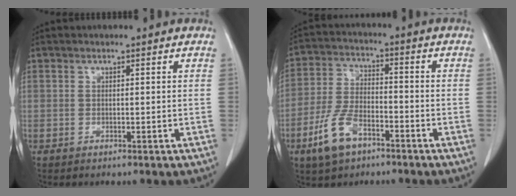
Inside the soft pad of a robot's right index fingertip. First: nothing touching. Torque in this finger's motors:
{"motor_torque": [-0.29, -0.08, -0.24, -0.14]}